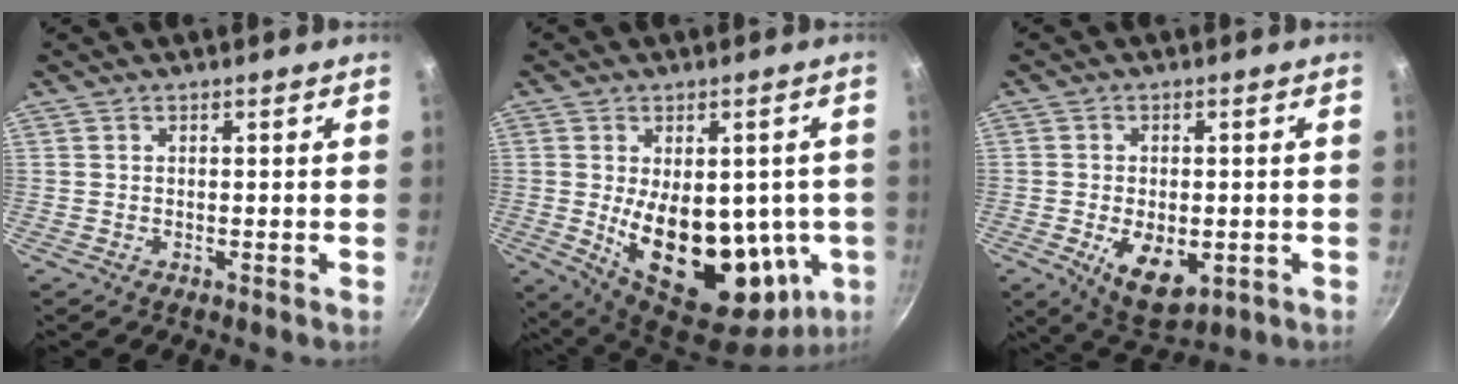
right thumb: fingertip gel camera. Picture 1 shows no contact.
{"total": 22.5, "force": [-2.2, 12.1, 18.8], "torque": [-0.238, -0.025, -0.006]}
{"total": 9.8, "force": [-2.5, 5.6, 7.6], "torque": [-0.101, -0.006, -0.024]}